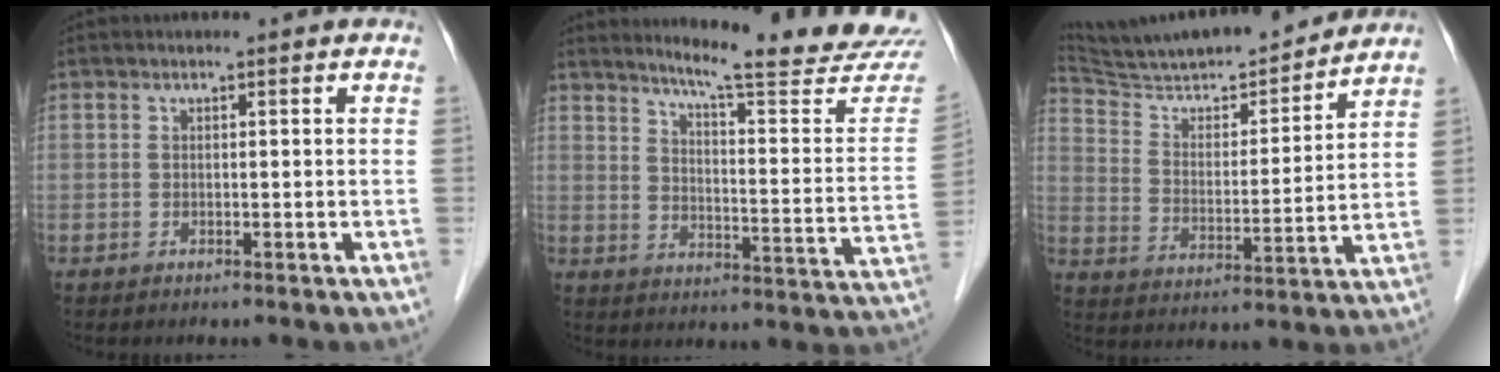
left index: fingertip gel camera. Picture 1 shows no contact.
{"total": 20.2, "force": [19.0, -0.3, 7.0], "torque": [-0.101, -0.107, 0.231]}
{"total": 19.6, "force": [18.1, 2.1, 7.2], "torque": [-0.120, 0.004, 0.285]}